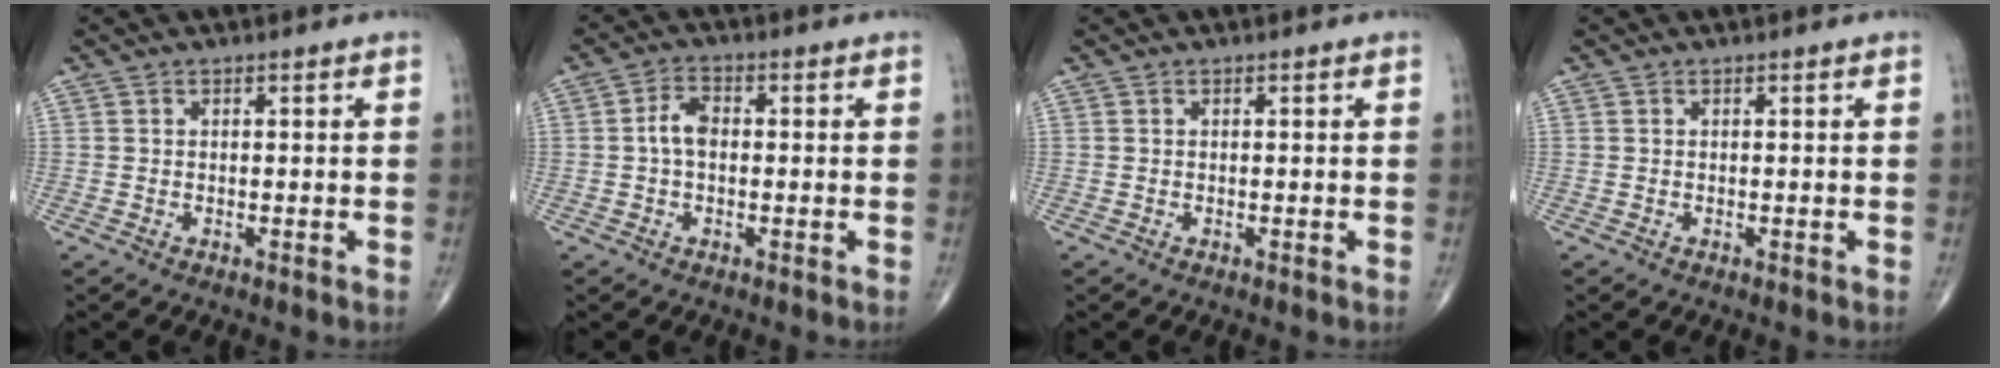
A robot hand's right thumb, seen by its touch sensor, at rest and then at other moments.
{"total": 4.0, "force": [-0.2, 2.5, 3.1], "torque": [-0.056, 0.014, -0.009]}
{"total": 0.0}
{"total": 0.0}